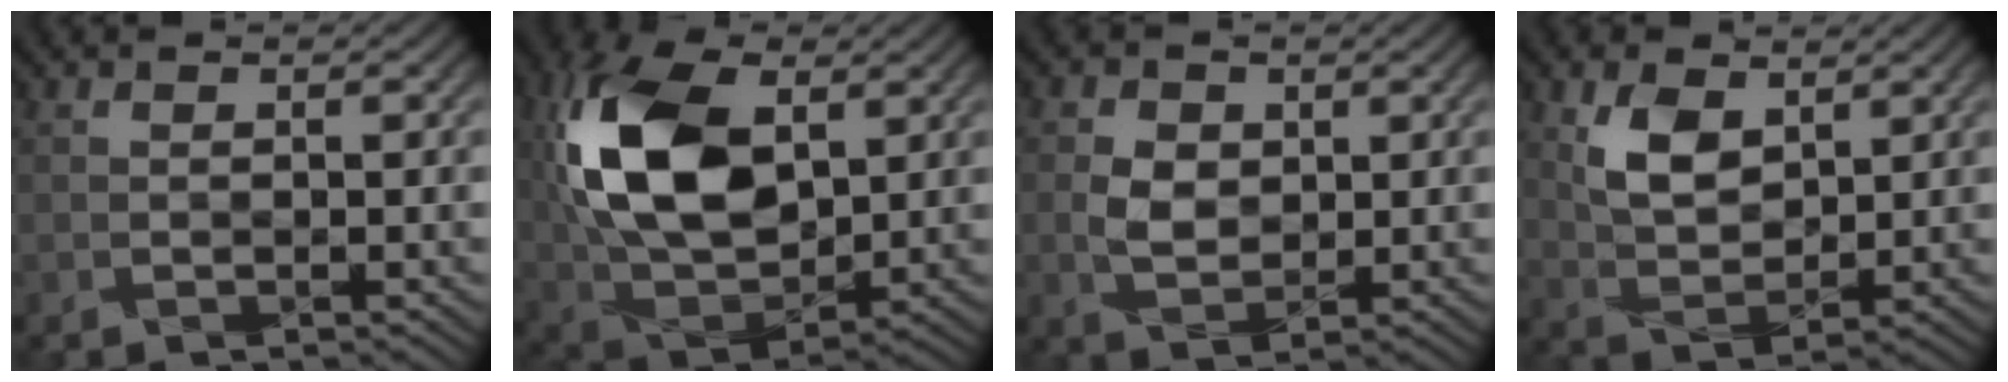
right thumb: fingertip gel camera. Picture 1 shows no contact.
{"total": 14.1, "force": [3.5, 8.4, 10.8], "torque": [-0.258, 0.011, 0.070]}
{"total": 2.9, "force": [0.5, 2.4, 1.6], "torque": [-0.041, -0.003, 0.010]}
{"total": 4.9, "force": [2.7, 2.9, 3.0], "torque": [-0.074, -0.010, 0.058]}